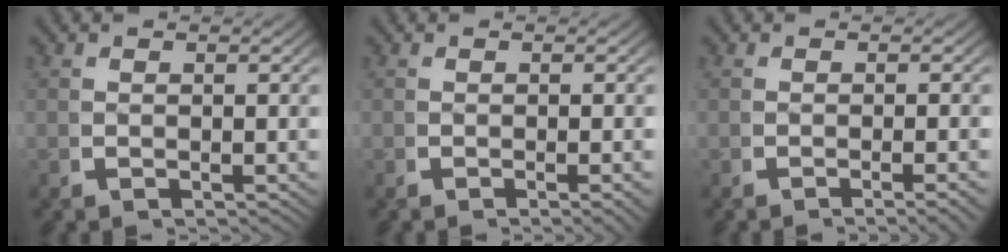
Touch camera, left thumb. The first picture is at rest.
{"total": 1.4, "force": [-0.5, 0.1, 1.3], "torque": [-0.020, 0.004, -0.009]}
{"total": 2.3, "force": [-1.3, 0.2, 1.8], "torque": [-0.029, 0.002, -0.022]}